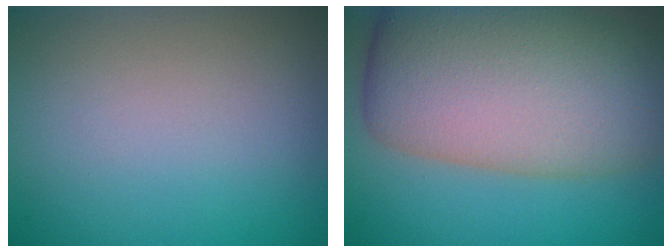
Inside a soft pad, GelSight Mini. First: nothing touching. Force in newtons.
{"total": 12.7, "press": 12.7, "slide": 0.6}